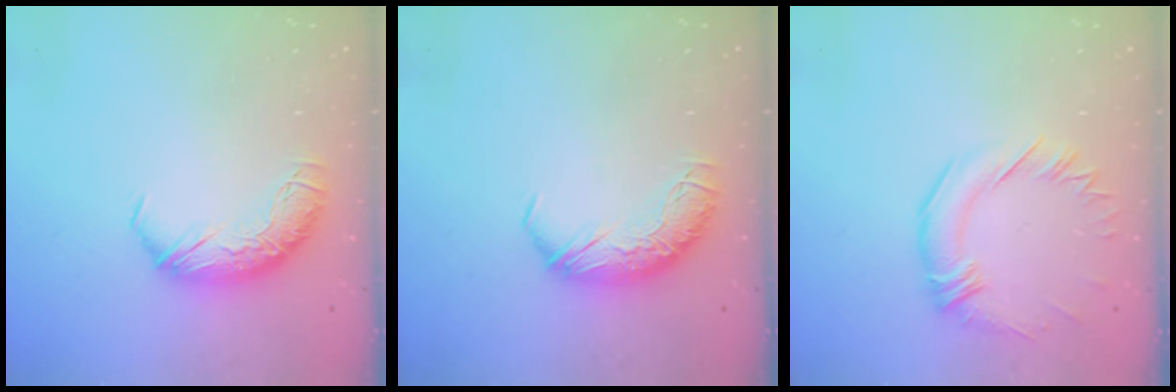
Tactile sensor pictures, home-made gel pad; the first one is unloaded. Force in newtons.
{"total": 0.0}
{"total": 0.9, "press": 0.0, "slide": 0.9}